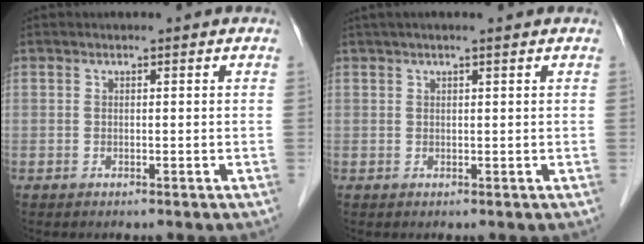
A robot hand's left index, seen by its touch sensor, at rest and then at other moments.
{"total": 4.8, "force": [3.9, 0.0, 2.8], "torque": [-0.043, 0.033, 0.059]}